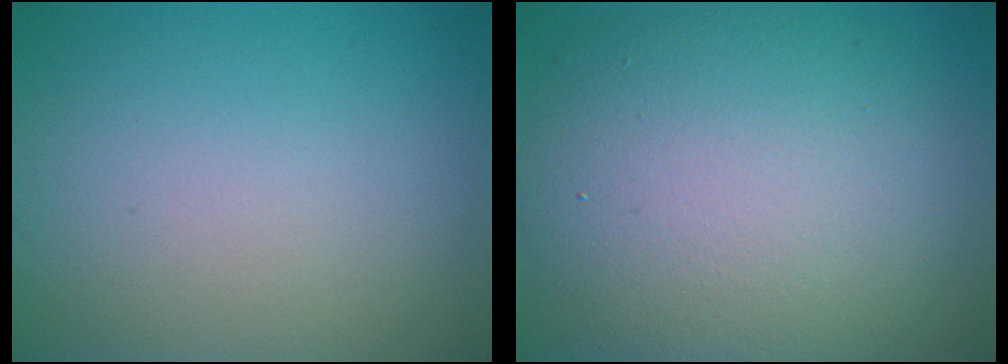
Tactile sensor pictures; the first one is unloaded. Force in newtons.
{"total": 11.8, "press": 11.8, "slide": 0.9}